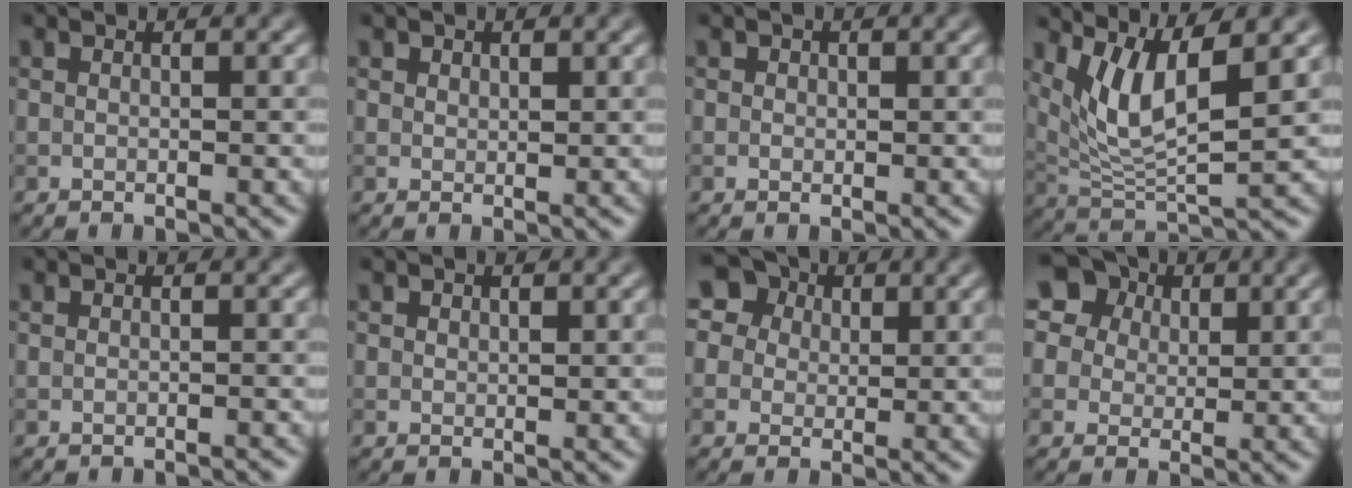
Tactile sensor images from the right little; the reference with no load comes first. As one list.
[{"total": 0.9, "force": [0.6, 0.6, 0.2], "torque": [-0.003, -0.001, 0.011]}, {"total": 0.6, "force": [0.3, 0.6, 0.2], "torque": [-0.001, -0.004, 0.001]}, {"total": 6.4, "force": [2.6, 1.9, 5.5], "torque": [-0.114, -0.017, 0.056]}, {"total": 0.8, "force": [-0.8, 0.0, 0.0], "torque": [0.004, -0.002, -0.012]}, {"total": 0.6, "force": [0.4, 0.4, 0.2], "torque": [-0.001, -0.001, 0.006]}, {"total": 8.3, "force": [4.0, 6.4, 3.5], "torque": [-0.067, 0.037, 0.036]}, {"total": 11.6, "force": [6.0, 8.9, 4.5], "torque": [-0.122, 0.037, 0.084]}]